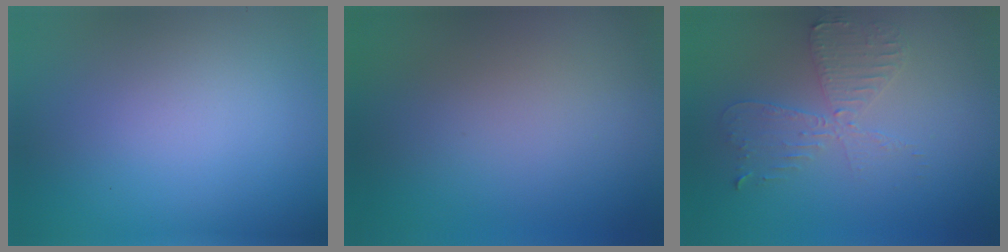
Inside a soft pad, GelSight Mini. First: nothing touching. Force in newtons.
{"total": 0.0}
{"total": 3.6, "press": 3.1, "slide": 1.9}